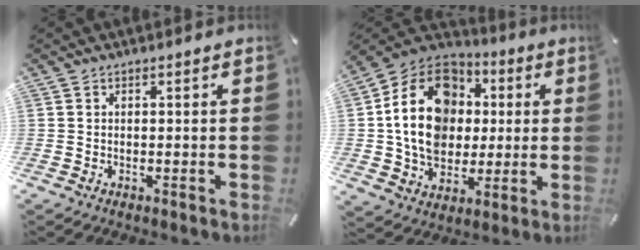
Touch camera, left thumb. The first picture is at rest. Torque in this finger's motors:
{"motor_torque": [2.52, 2.49, 2.24, -0.29, 0.27]}